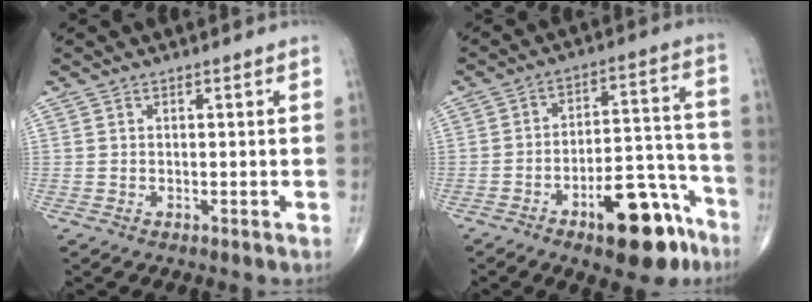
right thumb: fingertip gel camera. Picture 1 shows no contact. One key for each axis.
{"total": 16.2, "fx": -9.4, "fy": 6.5, "fz": 11.4, "tx": -0.127, "ty": 0.081, "tz": -0.134}